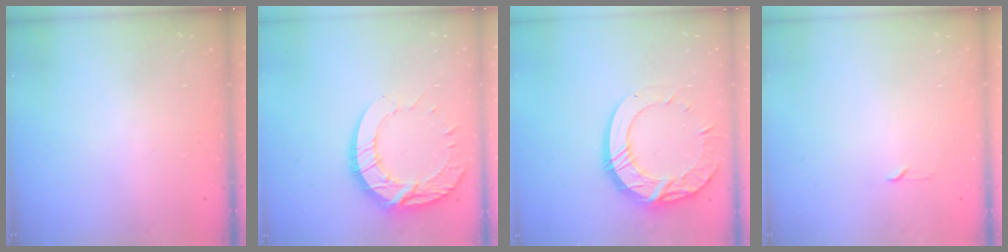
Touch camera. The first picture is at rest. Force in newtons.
{"total": 15.2, "press": 15.2, "slide": 1.2}
{"total": 15.9, "press": 15.8, "slide": 1.4}
{"total": 2.3, "press": 2.2, "slide": 0.3}